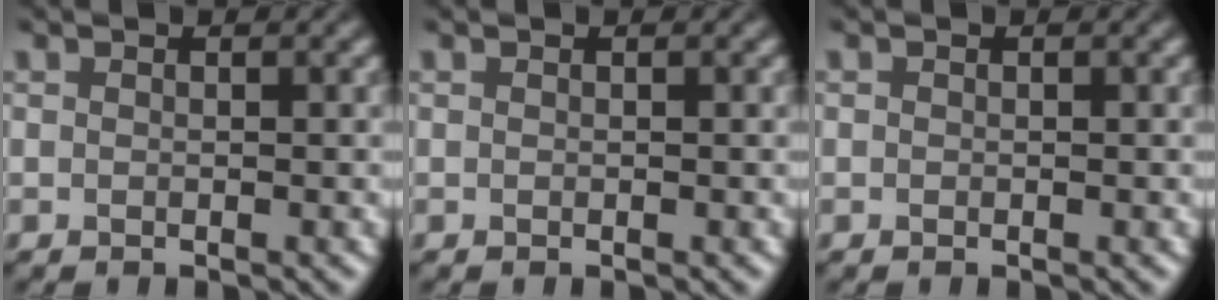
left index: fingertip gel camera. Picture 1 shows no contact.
{"total": 0.0}
{"total": 0.0}